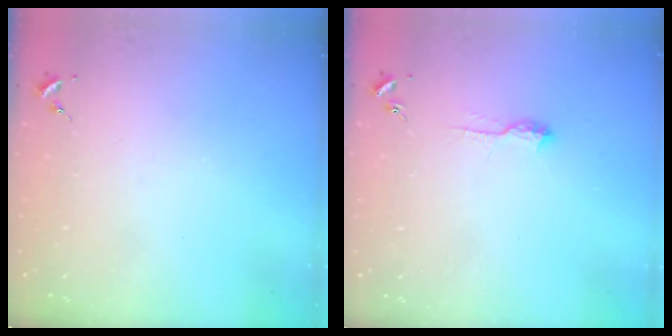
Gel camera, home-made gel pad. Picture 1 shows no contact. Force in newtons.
{"total": 6.7, "press": 6.6, "slide": 0.8}